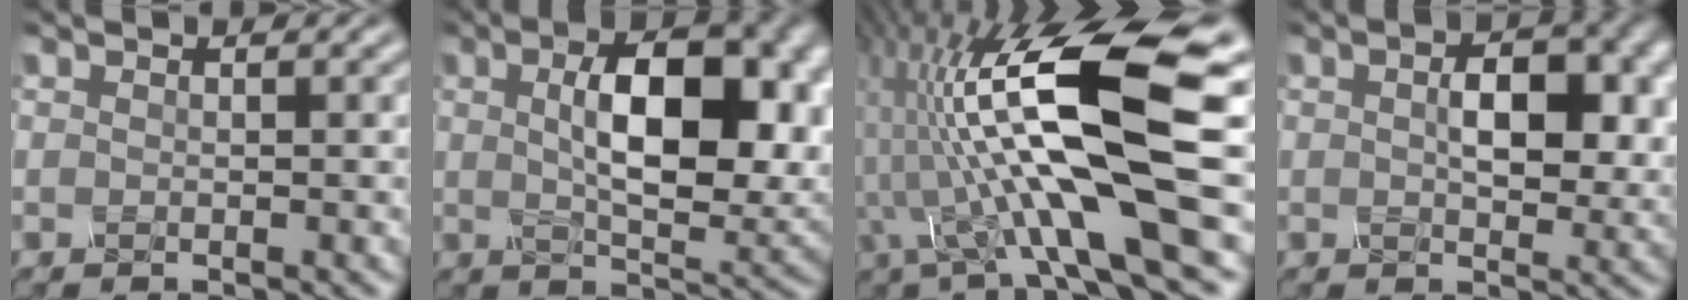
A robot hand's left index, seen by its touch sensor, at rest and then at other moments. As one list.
[{"total": 10.9, "force": [1.4, 5.4, 9.4], "torque": [-0.133, 0.002, 0.025]}, {"total": 12.6, "force": [-0.9, 3.2, 12.2], "torque": [-0.224, 0.011, -0.021]}, {"total": 6.0, "force": [0.7, 3.3, 4.9], "torque": [-0.079, -0.001, 0.014]}]